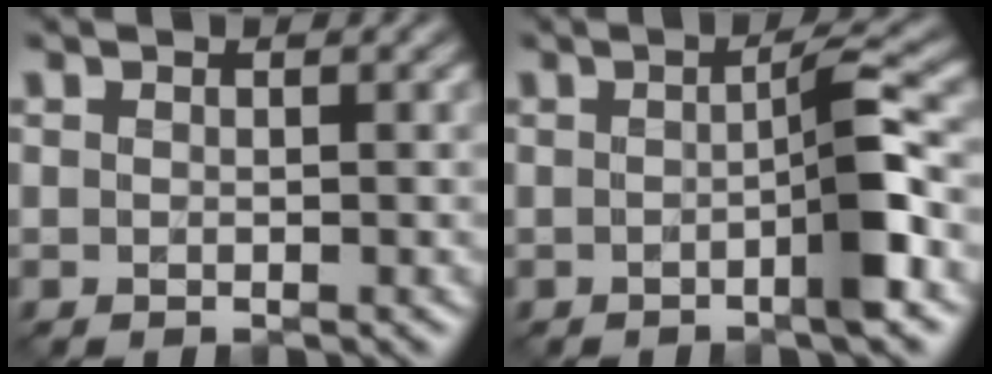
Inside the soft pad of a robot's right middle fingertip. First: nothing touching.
{"total": 4.2, "force": [-0.8, 0.4, 4.1], "torque": [-0.061, 0.008, -0.023]}